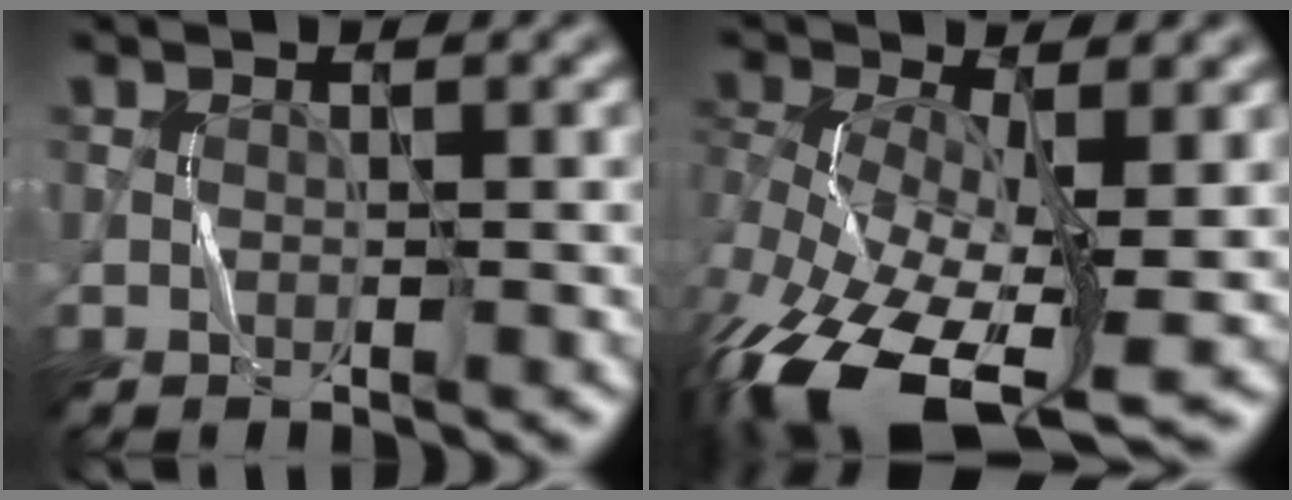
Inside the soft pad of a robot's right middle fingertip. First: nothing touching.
{"total": 14.2, "force": [-5.8, 6.6, 11.1], "torque": [-0.259, -0.032, -0.095]}